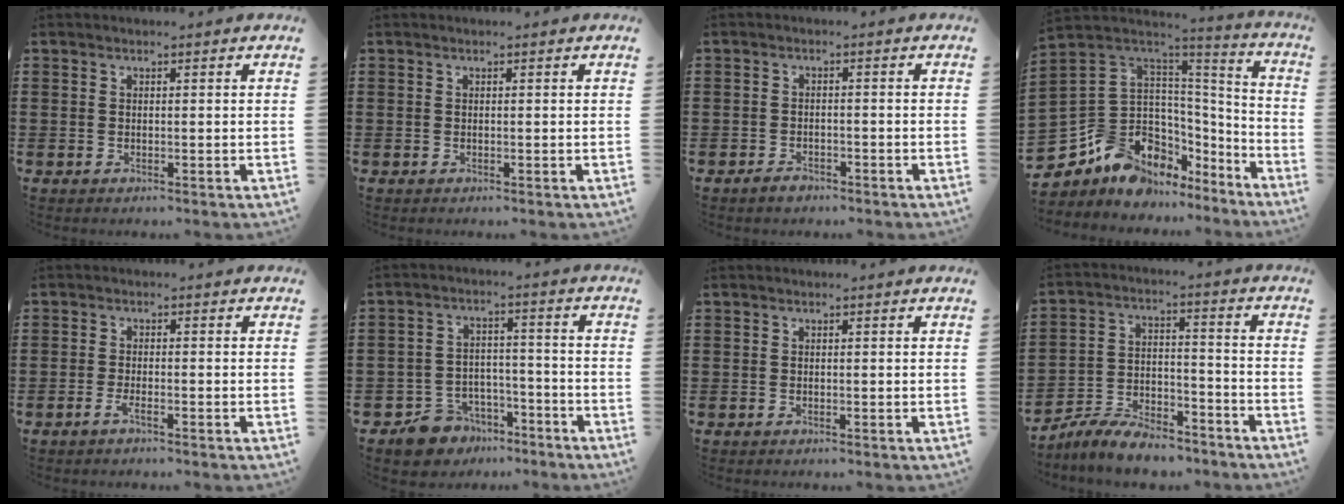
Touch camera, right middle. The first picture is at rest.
{"total": 0.0}
{"total": 1.7, "force": [-1.5, 0.7, 0.4], "torque": [-0.011, 0.002, -0.031]}
{"total": 10.5, "force": [-6.5, 7.6, 3.2], "torque": [-0.120, -0.016, -0.126]}
{"total": 1.9, "force": [-1.4, 0.2, 1.3], "torque": [-0.040, -0.006, -0.030]}
{"total": 6.6, "force": [-5.8, 3.0, 0.5], "torque": [-0.023, 0.025, -0.119]}
{"total": 0.0}
{"total": 7.9, "force": [-7.4, 1.8, 2.2], "torque": [-0.046, 0.017, -0.144]}